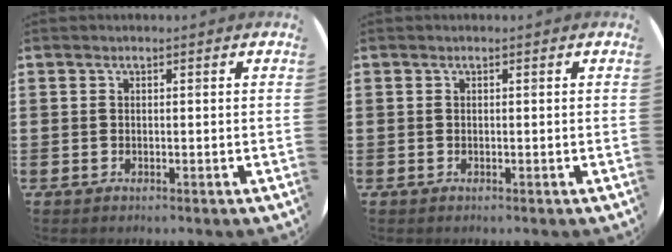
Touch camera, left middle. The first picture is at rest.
{"total": 0.0}